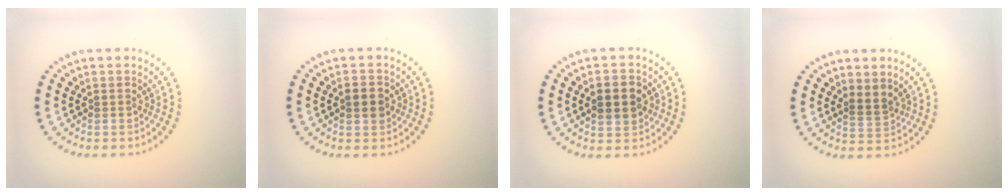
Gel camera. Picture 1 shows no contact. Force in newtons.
{"total": 2.2, "press": 2.2, "slide": 0.2}
{"total": 3.7, "press": 3.7, "slide": 0.2}
{"total": 1.8, "press": 1.4, "slide": 1.1}